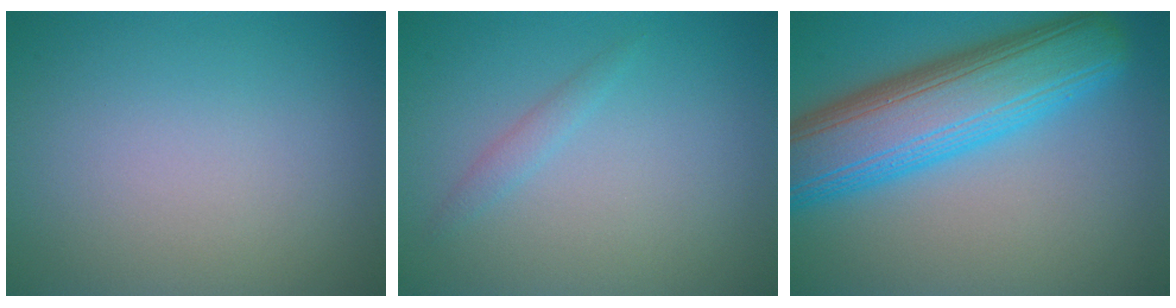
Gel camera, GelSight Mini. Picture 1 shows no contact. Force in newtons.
{"total": 1.0, "press": 1.0, "slide": 0.1}
{"total": 10.8, "press": 10.8, "slide": 0.4}